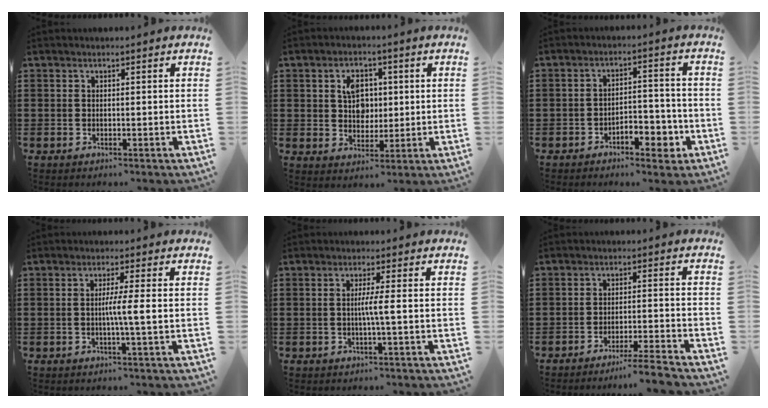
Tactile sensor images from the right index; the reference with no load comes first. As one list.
[{"total": 5.3, "force": [1.1, 4.0, 3.2], "torque": [-0.061, 0.010, 0.012]}, {"total": 5.1, "force": [-3.1, 2.4, 3.3], "torque": [-0.052, 0.016, -0.057]}, {"total": 4.0, "force": [-0.3, -0.4, 4.0], "torque": [-0.071, -0.008, -0.010]}, {"total": 3.0, "force": [-0.2, -0.4, 3.0], "torque": [-0.054, -0.008, -0.008]}, {"total": 4.3, "force": [-3.9, -0.8, 1.7], "torque": [-0.026, -0.013, -0.076]}]